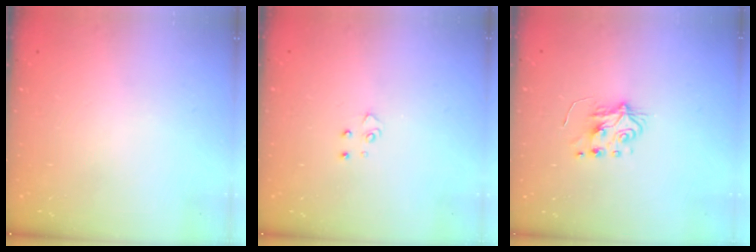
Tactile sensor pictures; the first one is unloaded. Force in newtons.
{"total": 4.0, "press": 4.0, "slide": 0.4}
{"total": 5.9, "press": 5.8, "slide": 0.7}